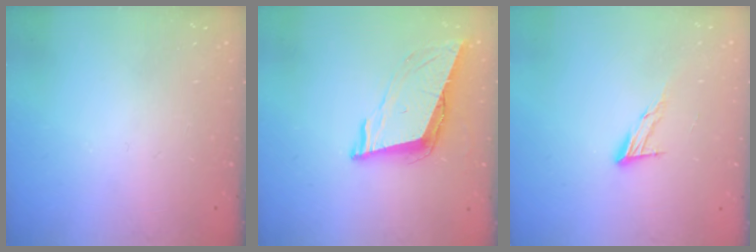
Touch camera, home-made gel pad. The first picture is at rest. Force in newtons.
{"total": 9.3, "press": 8.8, "slide": 3.2}
{"total": 7.3, "press": 7.3, "slide": 0.4}